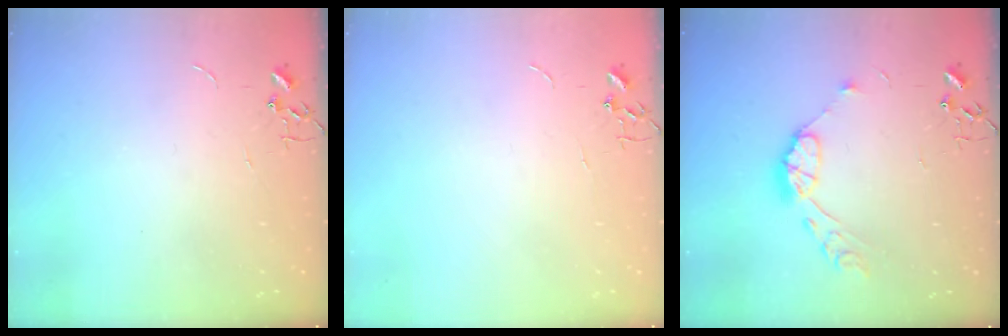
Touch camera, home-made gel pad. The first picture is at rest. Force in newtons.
{"total": 0.0}
{"total": 10.2, "press": 10.2, "slide": 0.8}